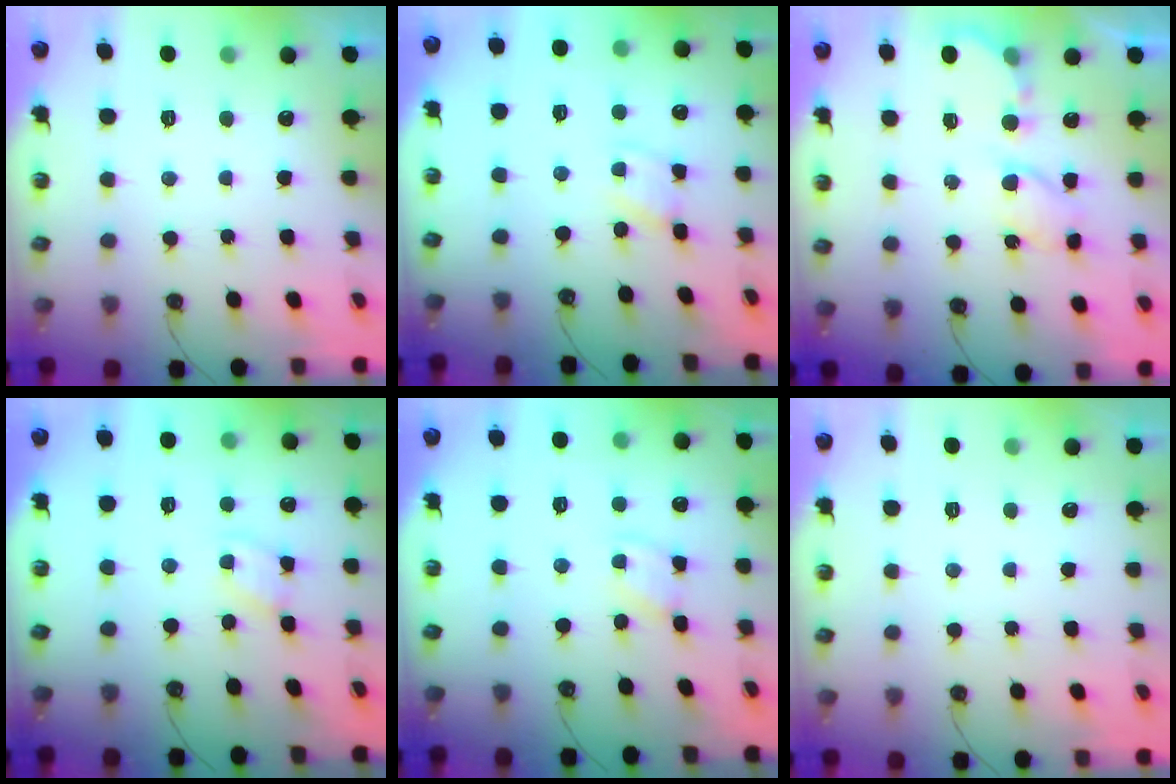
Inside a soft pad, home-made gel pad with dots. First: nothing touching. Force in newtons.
{"total": 1.9, "press": 1.9, "slide": 0.1}
{"total": 6.1, "press": 6.1, "slide": 0.3}
{"total": 2.2, "press": 2.2, "slide": 0.3}
{"total": 2.1, "press": 2.1, "slide": 0.3}
{"total": 0.0}